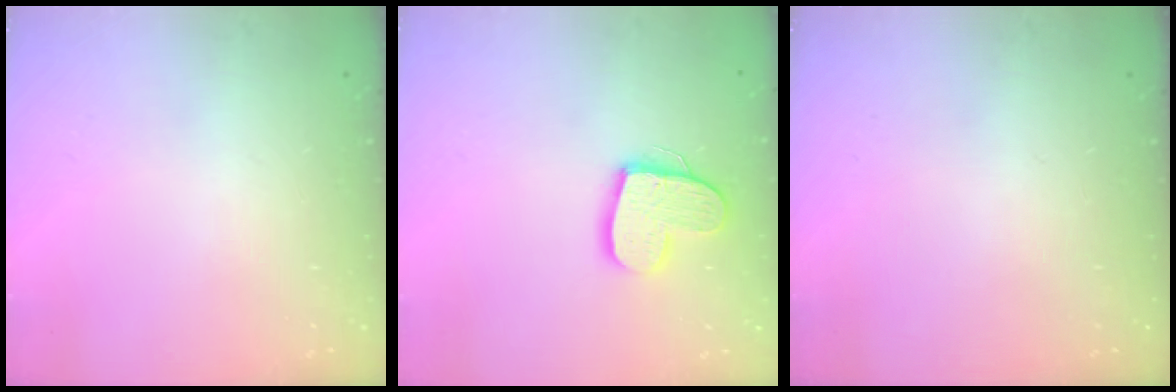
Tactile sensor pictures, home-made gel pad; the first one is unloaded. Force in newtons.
{"total": 13.7, "press": 13.6, "slide": 1.1}
{"total": 0.0}